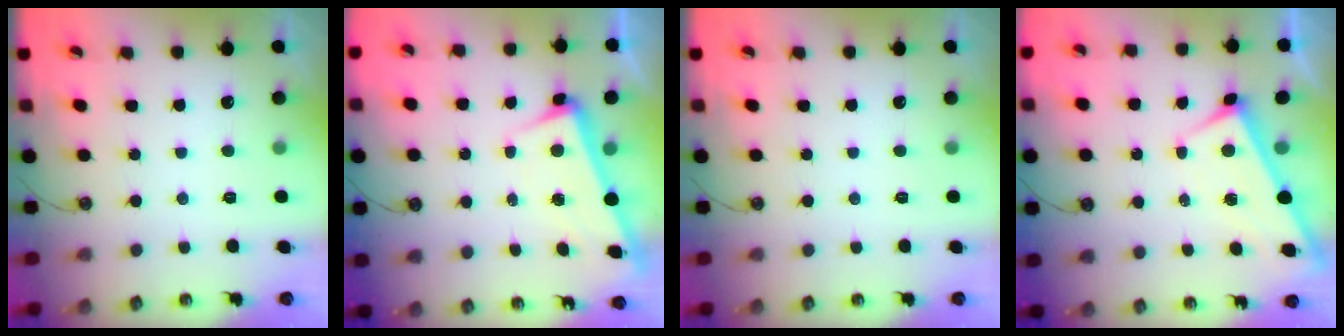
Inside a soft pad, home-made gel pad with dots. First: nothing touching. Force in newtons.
{"total": 3.4, "press": 3.2, "slide": 1.1}
{"total": 0.0}
{"total": 2.7, "press": 2.7, "slide": 0.3}